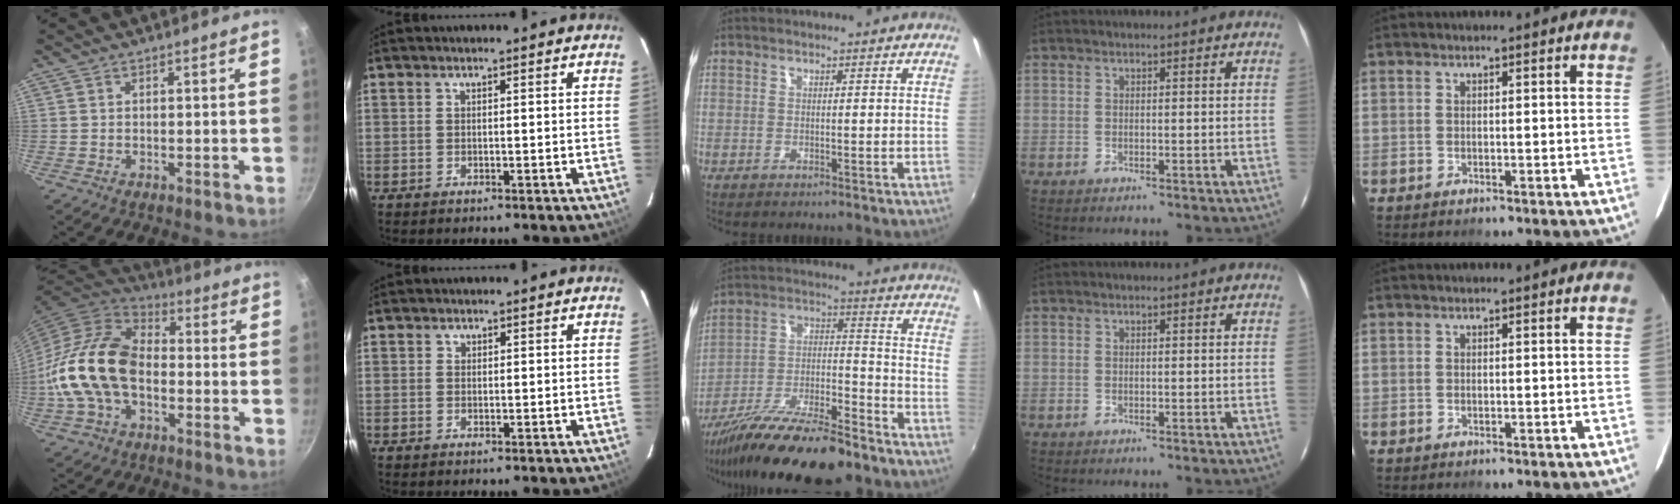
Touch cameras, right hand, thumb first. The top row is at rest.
{"thumb": {"total": 18.1, "force": [-2.9, 12.2, 13.1], "torque": [-0.227, 0.037, -0.067]}, "index": {"total": 0.6, "force": [0.2, 0.6, 0.0], "torque": [0.004, 0.004, 0.002]}, "middle": {"total": 19.9, "force": [-14.9, 4.9, 12.2], "torque": [-0.224, -0.023, -0.248]}}